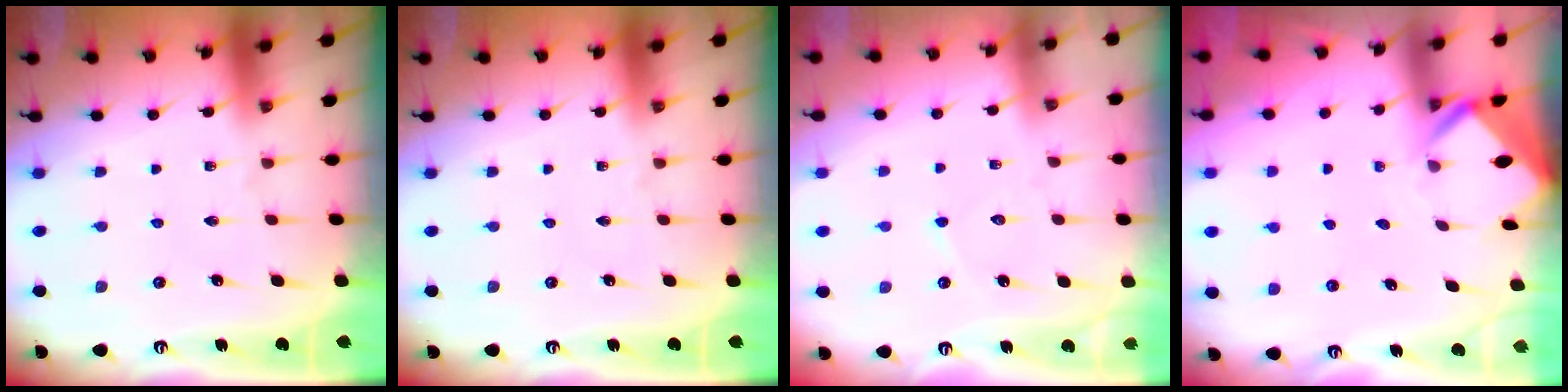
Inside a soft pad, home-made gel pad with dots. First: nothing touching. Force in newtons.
{"total": 0.0}
{"total": 2.8, "press": 2.8, "slide": 0.2}
{"total": 2.8, "press": 2.8, "slide": 0.2}